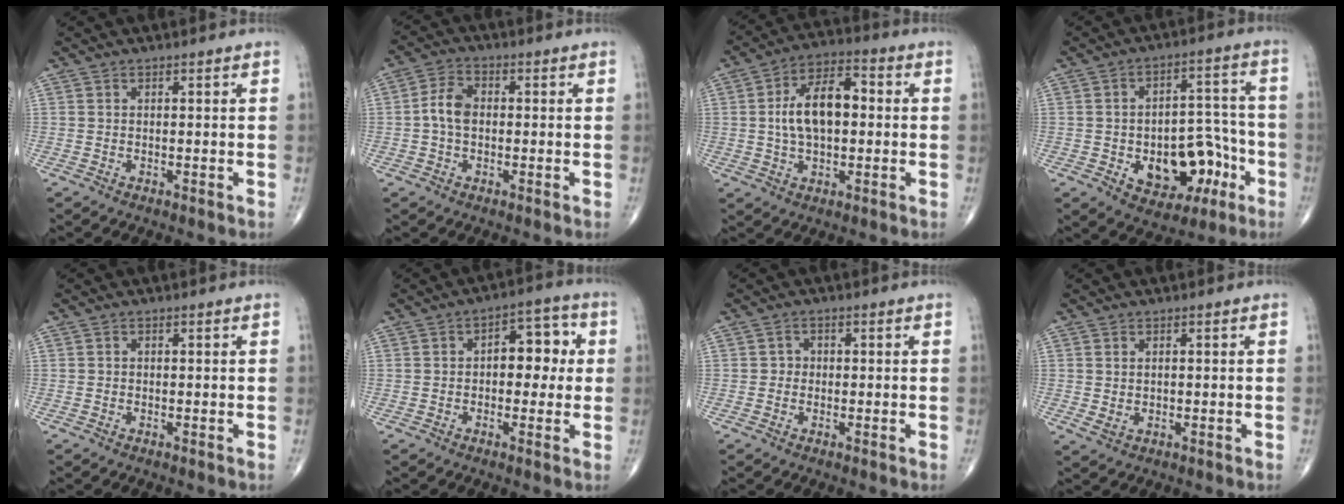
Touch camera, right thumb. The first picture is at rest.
{"total": 5.2, "force": [-0.3, 3.5, 3.8], "torque": [-0.073, 0.017, -0.012]}
{"total": 12.3, "force": [0.7, 6.8, 10.3], "torque": [-0.172, 0.023, 0.006]}
{"total": 14.7, "force": [-4.6, 9.5, 10.3], "torque": [-0.096, 0.048, -0.054]}
{"total": 0.0}
{"total": 8.5, "force": [0.8, 5.2, 6.7], "torque": [-0.053, 0.023, 0.005]}
{"total": 1.7, "force": [-0.2, 1.6, 0.6], "torque": [0.003, 0.006, -0.007]}
{"total": 2.3, "force": [0.2, 1.6, 1.7], "torque": [-0.032, -0.001, 0.010]}